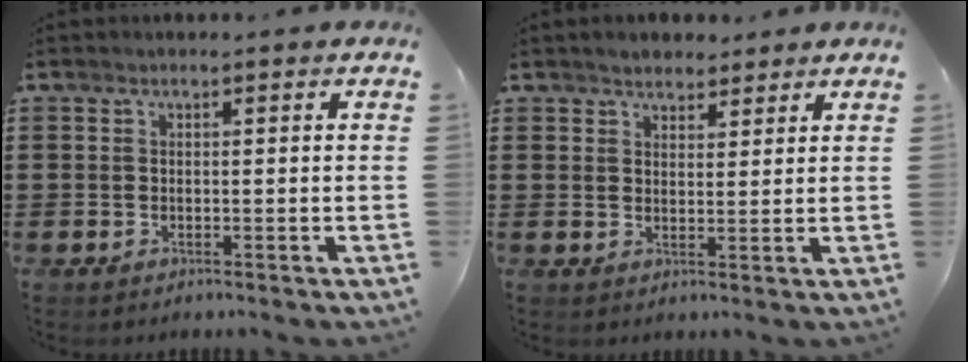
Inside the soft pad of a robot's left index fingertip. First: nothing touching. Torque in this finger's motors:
{"motor_torque": [1.14, -0.68, 0.21, 0.05]}